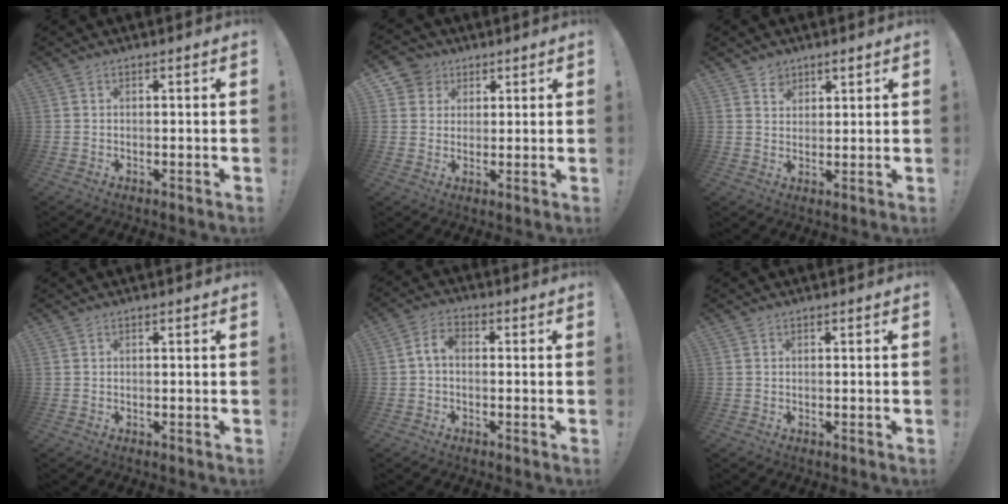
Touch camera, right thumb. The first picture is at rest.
{"total": 5.6, "force": [2.6, 5.0, 0.7], "torque": [-0.011, -0.014, 0.050]}
{"total": 3.2, "force": [2.4, 2.1, 0.4], "torque": [0.004, -0.016, 0.040]}
{"total": 0.0}
{"total": 4.5, "force": [-0.3, 2.7, 3.7], "torque": [-0.074, 0.011, -0.006]}
{"total": 0.0}